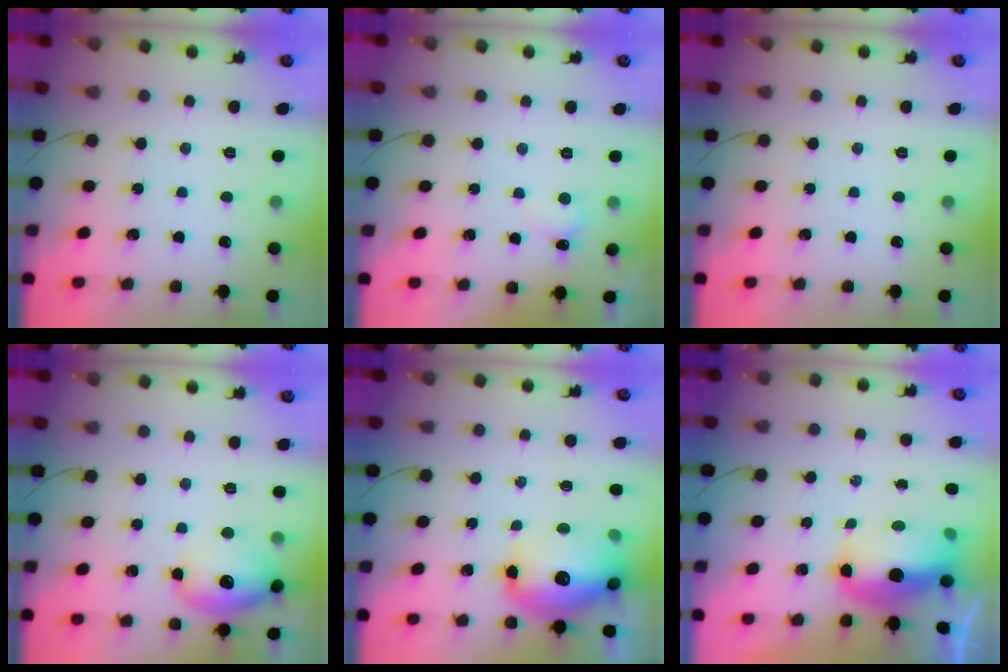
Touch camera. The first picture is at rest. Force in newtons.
{"total": 3.8, "press": 3.6, "slide": 1.4}
{"total": 0.0}
{"total": 16.8, "press": 13.5, "slide": 10.0}
{"total": 16.7, "press": 16.2, "slide": 3.7}
{"total": 12.2, "press": 12.0, "slide": 2.6}